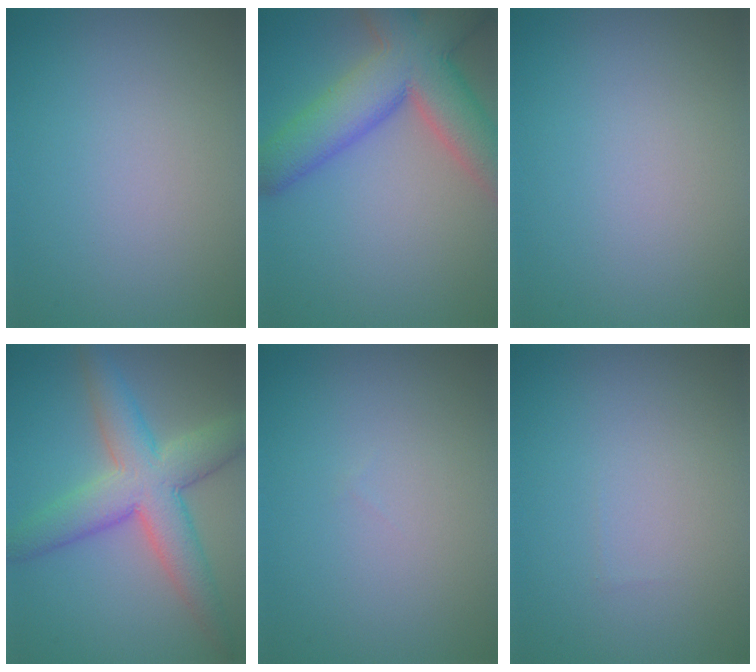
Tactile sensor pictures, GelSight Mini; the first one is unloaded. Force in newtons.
{"total": 9.9, "press": 9.9, "slide": 0.5}
{"total": 0.0}
{"total": 7.2, "press": 7.2, "slide": 0.2}
{"total": 0.0}
{"total": 0.0}